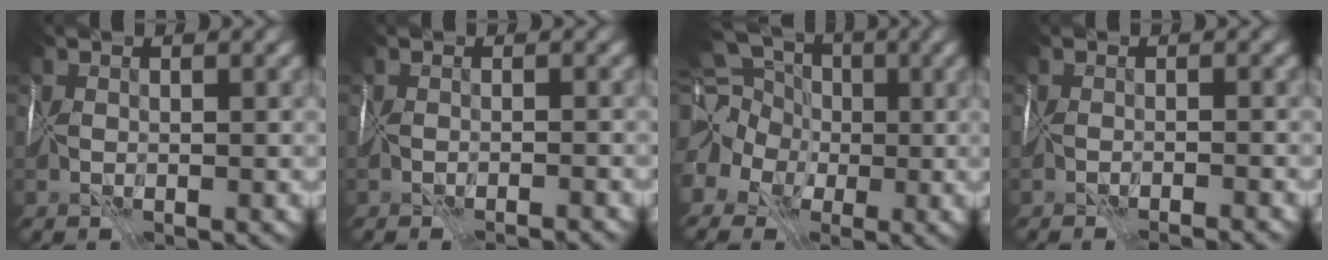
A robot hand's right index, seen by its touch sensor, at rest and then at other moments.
{"total": 3.2, "force": [-3.1, 0.2, 0.6], "torque": [-0.004, 0.000, -0.032]}
{"total": 10.8, "force": [-0.3, 9.7, 4.8], "torque": [-0.101, 0.015, -0.045]}
{"total": 3.7, "force": [-3.5, 0.4, 0.9], "torque": [-0.004, -0.002, -0.037]}